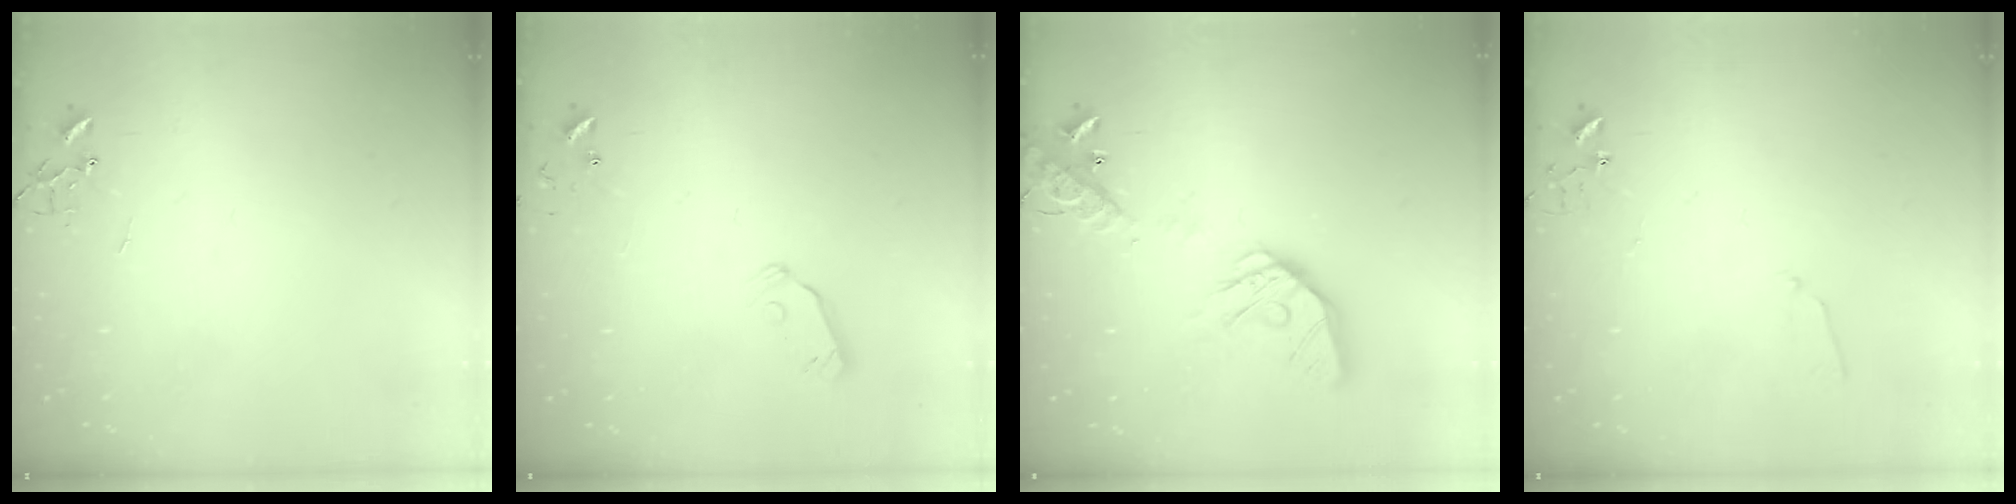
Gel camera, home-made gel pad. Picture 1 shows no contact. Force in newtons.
{"total": 5.9, "press": 5.8, "slide": 1.0}
{"total": 16.7, "press": 16.5, "slide": 2.5}
{"total": 5.0, "press": 5.0, "slide": 0.7}